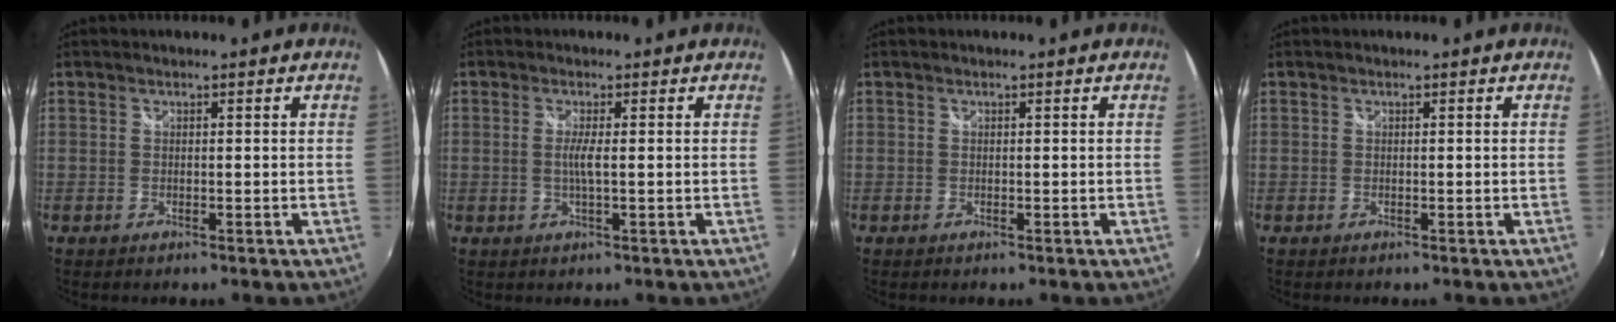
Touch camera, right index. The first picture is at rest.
{"total": 2.3, "force": [0.0, -0.2, 2.3], "torque": [-0.044, -0.004, -0.003]}
{"total": 0.0}
{"total": 0.0}